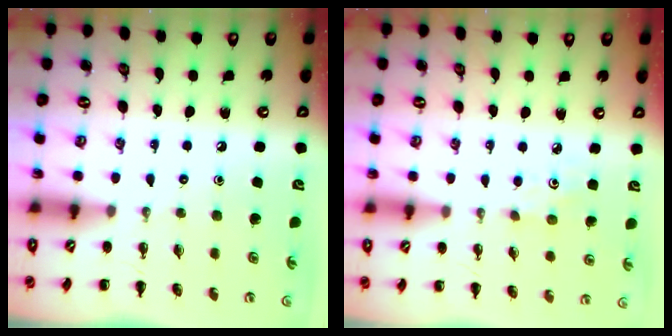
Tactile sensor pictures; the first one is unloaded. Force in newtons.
{"total": 1.8, "press": 1.7, "slide": 0.6}